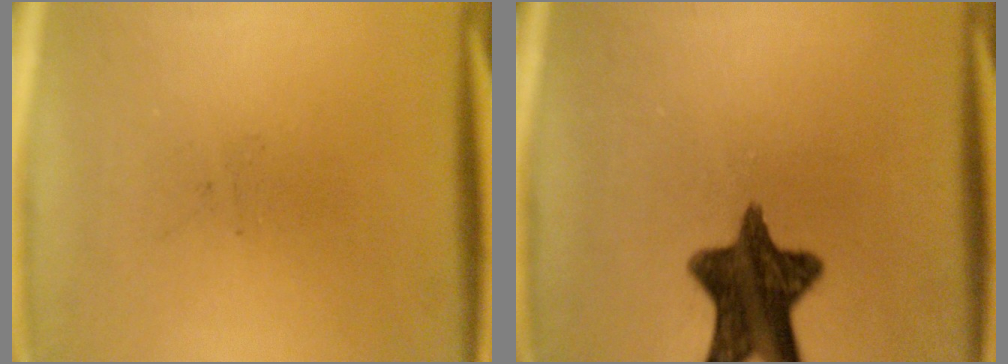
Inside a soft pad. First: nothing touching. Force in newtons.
{"total": 12.3}